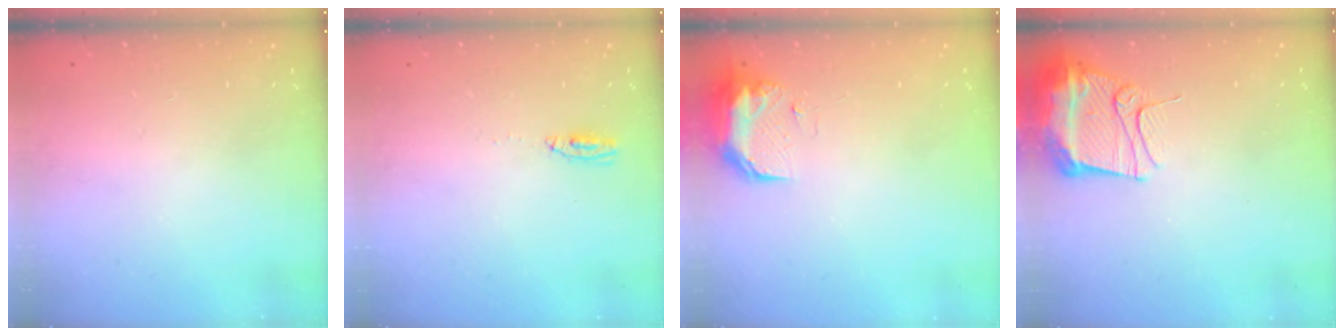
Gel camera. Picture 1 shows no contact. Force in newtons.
{"total": 3.4, "press": 3.0, "slide": 1.7}
{"total": 8.8, "press": 8.7, "slide": 1.2}
{"total": 12.1, "press": 12.0, "slide": 1.4}